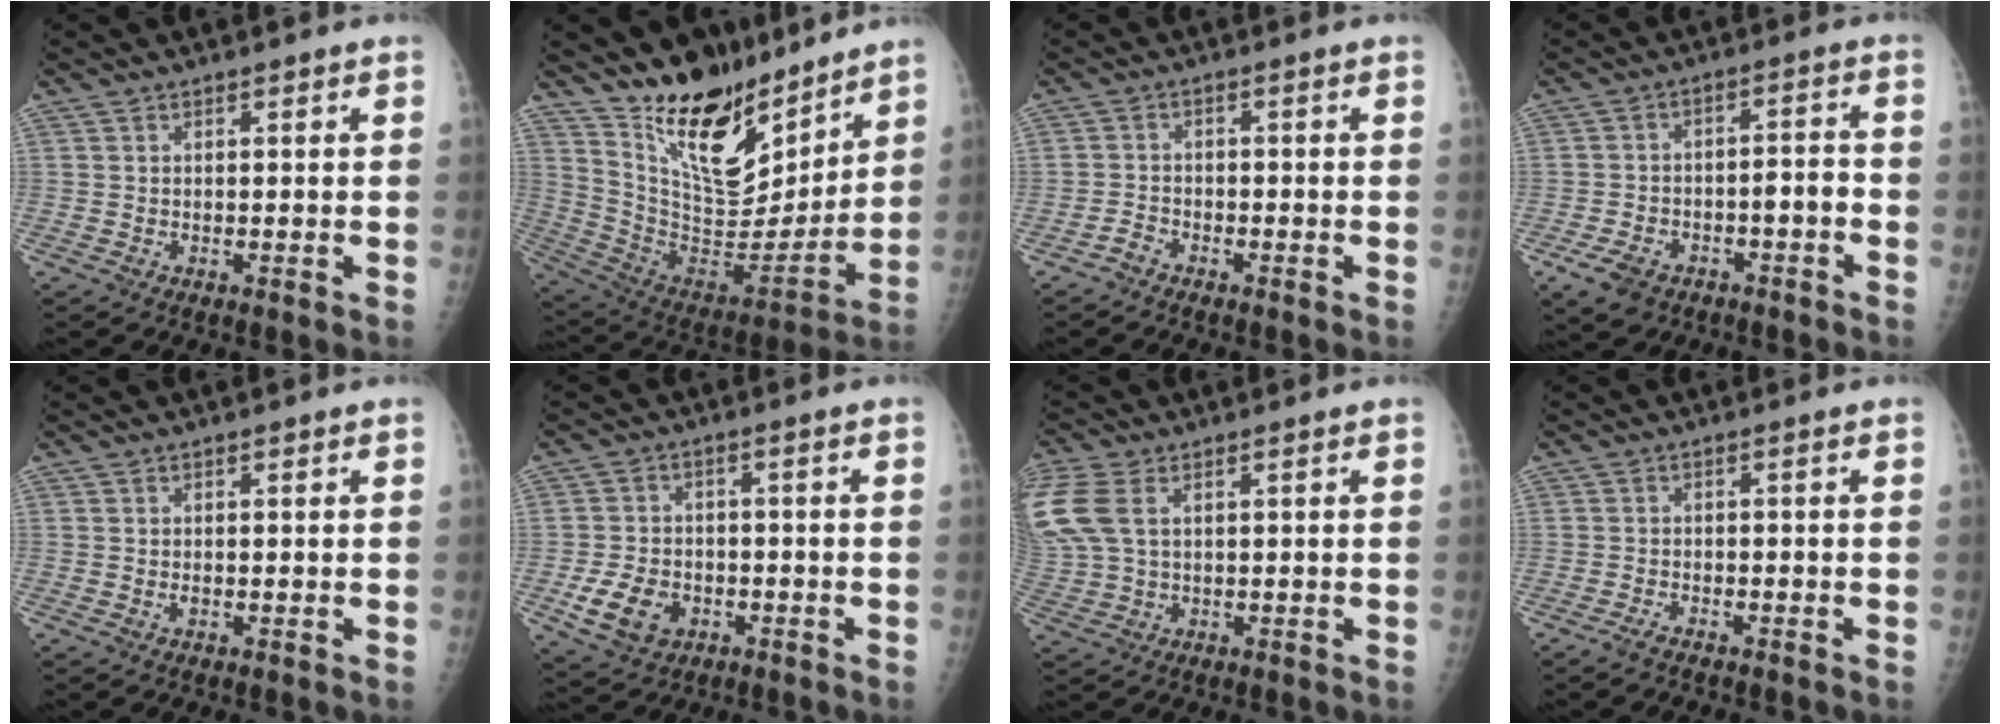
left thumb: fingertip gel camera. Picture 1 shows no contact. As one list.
[{"total": 20.5, "force": [15.8, 8.1, 10.3], "torque": [-0.119, -0.116, 0.279]}, {"total": 1.9, "force": [-1.7, 0.7, 0.3], "torque": [-0.008, 0.007, -0.035]}, {"total": 8.7, "force": [-4.5, 4.8, 5.7], "torque": [-0.084, 0.038, -0.065]}, {"total": 0.6, "force": [0.2, 0.4, 0.4], "torque": [-0.002, -0.001, 0.003]}, {"total": 8.0, "force": [-2.9, 6.0, 4.5], "torque": [-0.073, 0.010, -0.043]}, {"total": 10.3, "force": [3.2, 6.2, 7.6], "torque": [-0.216, 0.012, 0.070]}, {"total": 1.5, "force": [-1.3, 0.2, 0.7], "torque": [-0.019, 0.000, -0.028]}]